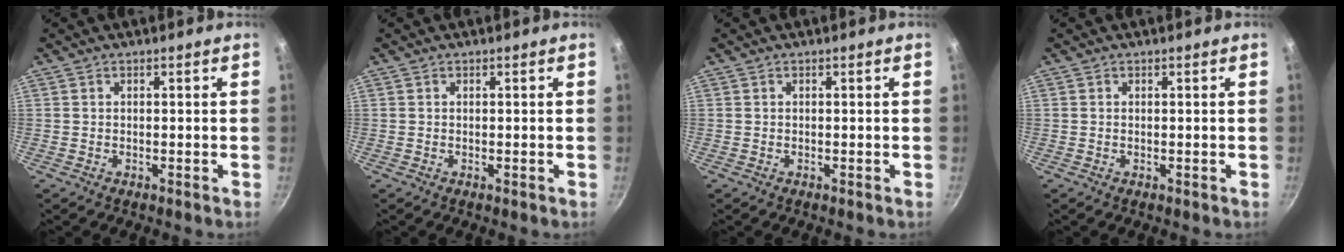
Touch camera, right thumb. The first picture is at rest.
{"total": 0.0}
{"total": 0.0}
{"total": 0.0}